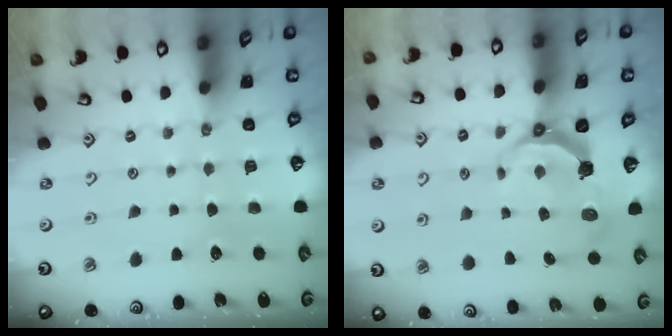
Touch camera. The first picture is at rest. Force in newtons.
{"total": 7.3, "press": 5.5, "slide": 4.8}